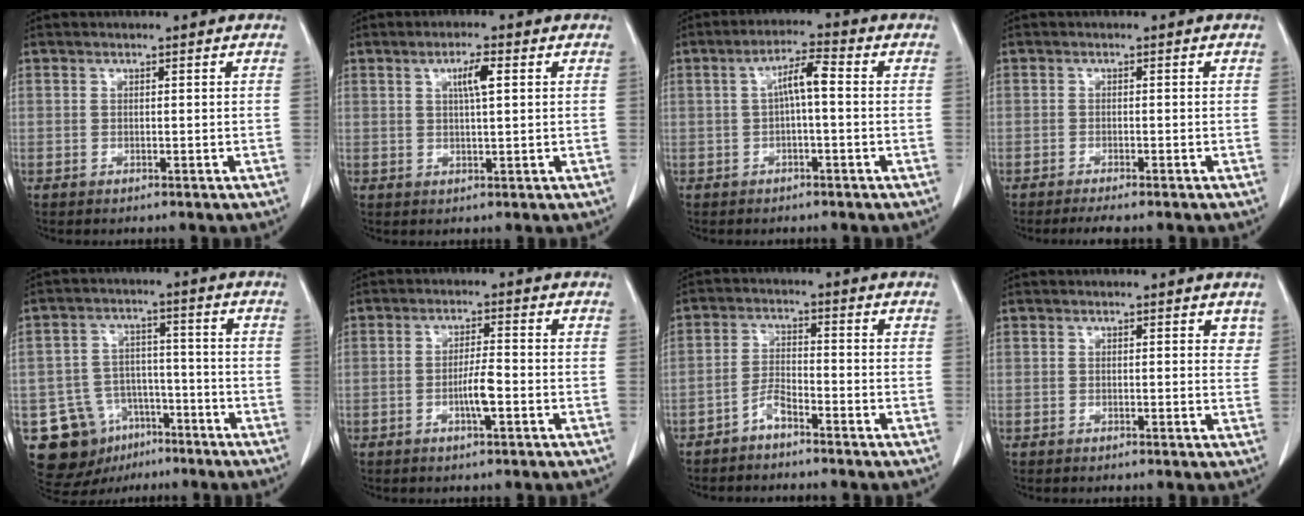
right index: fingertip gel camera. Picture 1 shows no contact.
{"total": 3.6, "force": [1.2, 0.3, 3.3], "torque": [-0.059, 0.001, 0.020]}
{"total": 4.6, "force": [0.2, 0.7, 4.6], "torque": [-0.081, 0.017, 0.002]}
{"total": 3.3, "force": [-2.8, 0.0, 1.7], "torque": [-0.022, -0.006, -0.041]}
{"total": 11.4, "force": [-6.2, 8.7, 3.7], "torque": [-0.063, 0.028, -0.090]}
{"total": 4.0, "force": [-1.3, 0.3, 3.7], "torque": [-0.070, -0.002, -0.025]}
{"total": 3.1, "force": [-2.6, 0.6, 1.5], "torque": [-0.032, 0.004, -0.053]}
{"total": 1.7, "force": [1.2, 0.7, 1.0], "torque": [-0.002, -0.002, 0.009]}